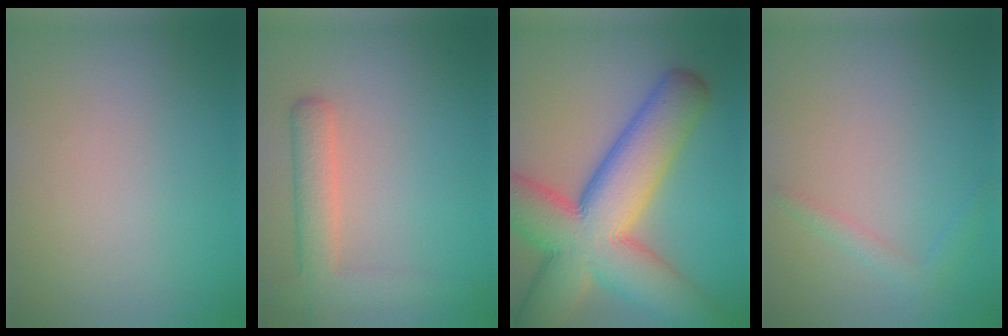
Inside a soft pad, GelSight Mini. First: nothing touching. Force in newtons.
{"total": 3.8, "press": 3.7, "slide": 0.3}
{"total": 14.5, "press": 14.5, "slide": 0.7}
{"total": 1.4, "press": 1.4, "slide": 0.1}